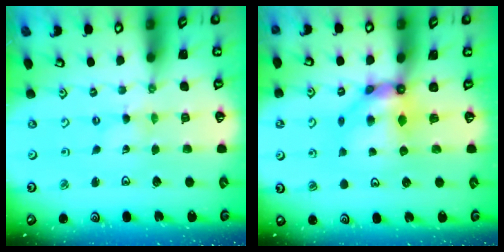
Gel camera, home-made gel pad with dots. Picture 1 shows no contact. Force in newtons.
{"total": 7.7, "press": 7.6, "slide": 0.6}